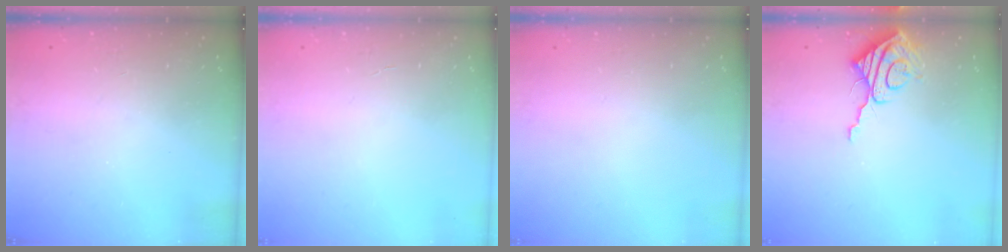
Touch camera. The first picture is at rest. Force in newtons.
{"total": 1.1, "press": 1.1, "slide": 0.2}
{"total": 0.0}
{"total": 9.0, "press": 9.0, "slide": 0.8}